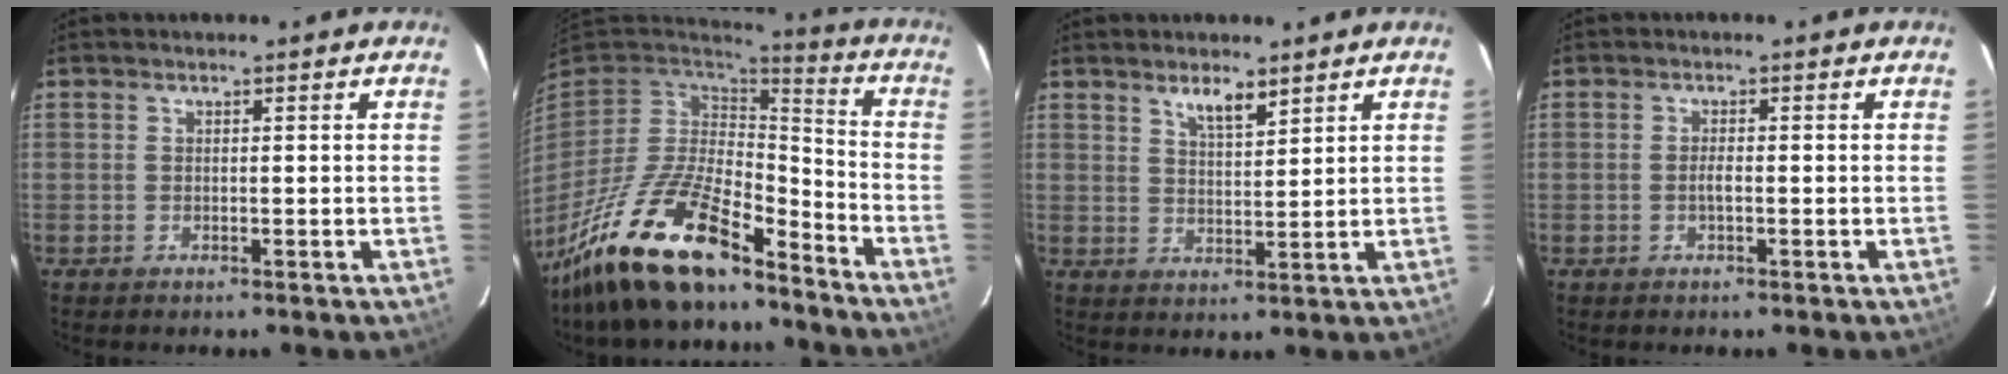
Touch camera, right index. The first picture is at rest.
{"total": 21.2, "force": [-15.1, 6.7, 13.2], "torque": [-0.271, -0.031, -0.271]}
{"total": 4.4, "force": [3.3, 1.1, 2.7], "torque": [-0.046, 0.001, 0.059]}
{"total": 1.3, "force": [-0.4, 0.4, 1.2], "torque": [-0.023, 0.000, -0.008]}